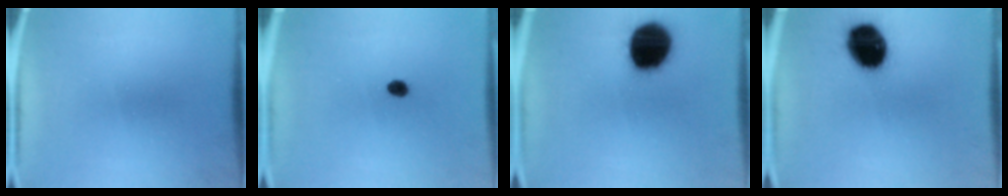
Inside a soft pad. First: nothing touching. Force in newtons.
{"total": 2.1}
{"total": 18.8}
{"total": 15.7}